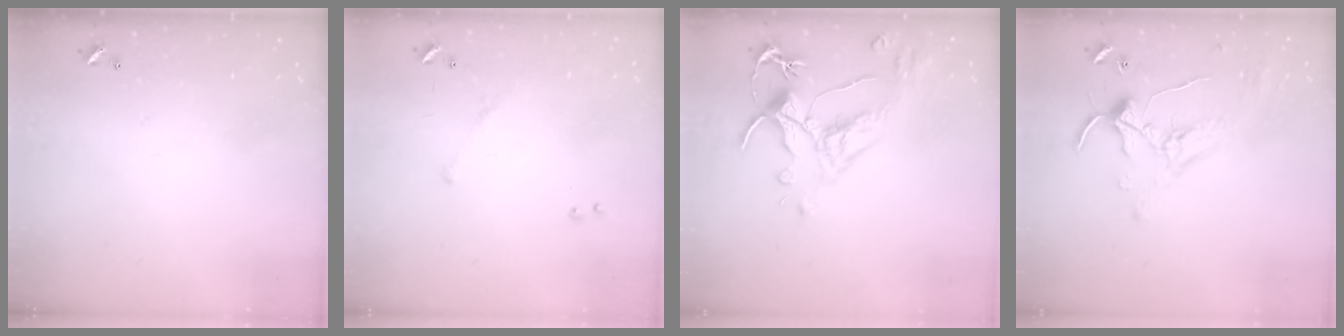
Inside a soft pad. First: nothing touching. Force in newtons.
{"total": 7.9, "press": 7.9, "slide": 0.7}
{"total": 3.1, "press": 2.7, "slide": 1.4}
{"total": 1.0, "press": 0.5, "slide": 0.8}